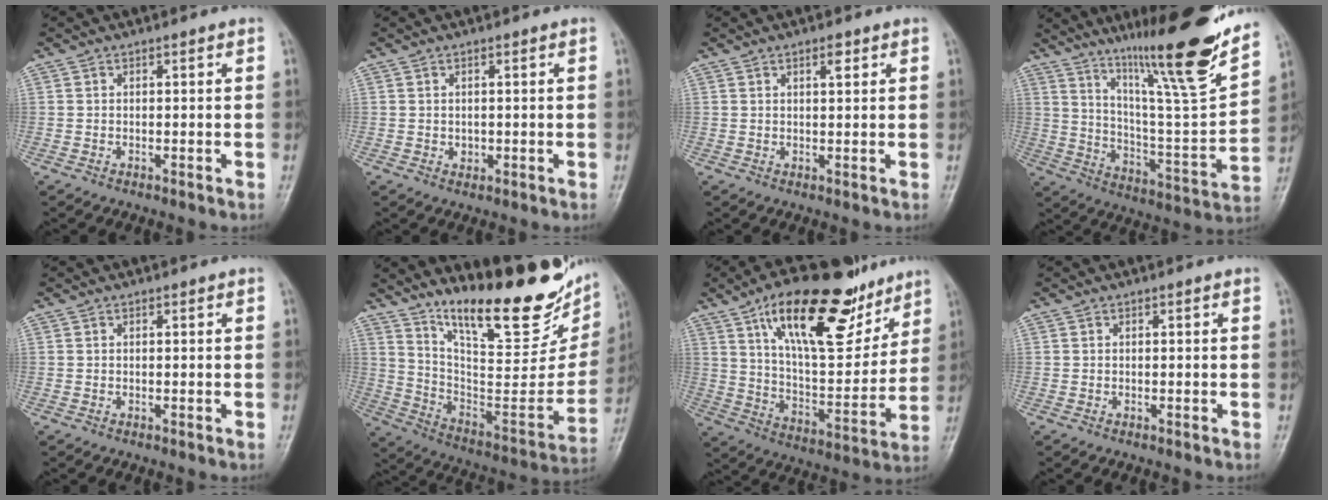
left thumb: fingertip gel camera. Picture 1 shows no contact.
{"total": 1.0, "force": [0.1, 0.9, 0.5], "torque": [-0.005, 0.000, 0.004]}
{"total": 2.2, "force": [1.2, 0.8, 1.6], "torque": [-0.020, -0.004, 0.017]}
{"total": 23.0, "force": [16.2, 2.0, 16.3], "torque": [-0.220, -0.083, 0.271]}
{"total": 0.0}
{"total": 28.6, "force": [19.4, 8.4, 19.2], "torque": [-0.246, -0.105, 0.307]}
{"total": 24.8, "force": [14.8, 9.8, 17.3], "torque": [-0.229, -0.052, 0.249]}
{"total": 0.0}